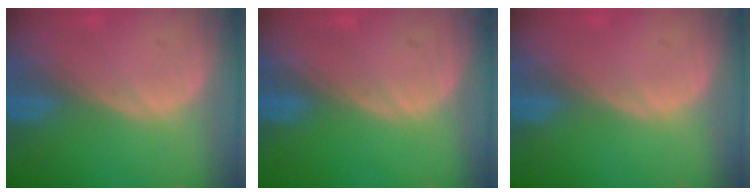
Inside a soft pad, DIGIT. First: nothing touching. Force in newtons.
{"total": 0.0}
{"total": 0.0}